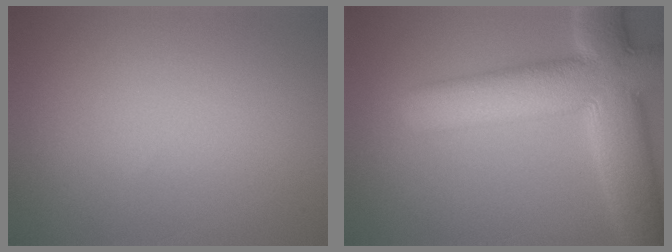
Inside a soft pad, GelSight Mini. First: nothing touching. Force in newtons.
{"total": 11.8, "press": 11.8, "slide": 0.9}